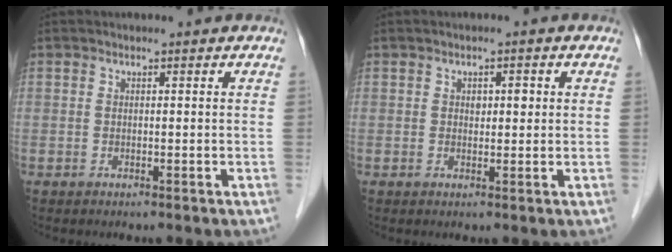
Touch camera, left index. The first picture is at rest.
{"total": 1.9, "force": [0.4, 1.1, 1.5], "torque": [-0.022, 0.006, 0.006]}